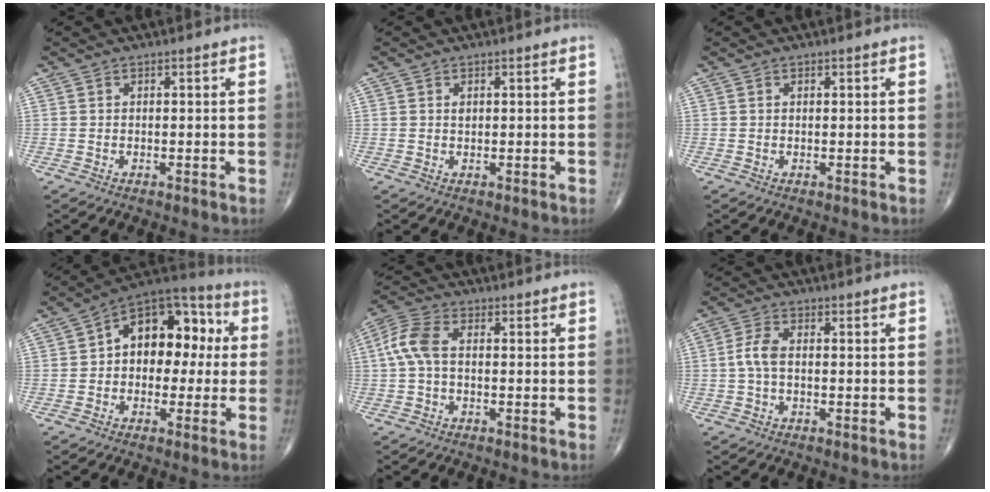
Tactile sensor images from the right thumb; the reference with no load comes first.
{"total": 0.8, "force": [0.3, 0.5, 0.5], "torque": [-0.006, -0.001, 0.005]}
{"total": 0.0}
{"total": 15.2, "force": [1.7, 10.0, 11.4], "torque": [-0.117, 0.043, 0.010]}
{"total": 6.4, "force": [0.1, 3.5, 5.3], "torque": [-0.126, 0.021, -0.006]}
{"total": 3.7, "force": [-0.2, 1.8, 3.2], "torque": [-0.076, 0.007, -0.010]}